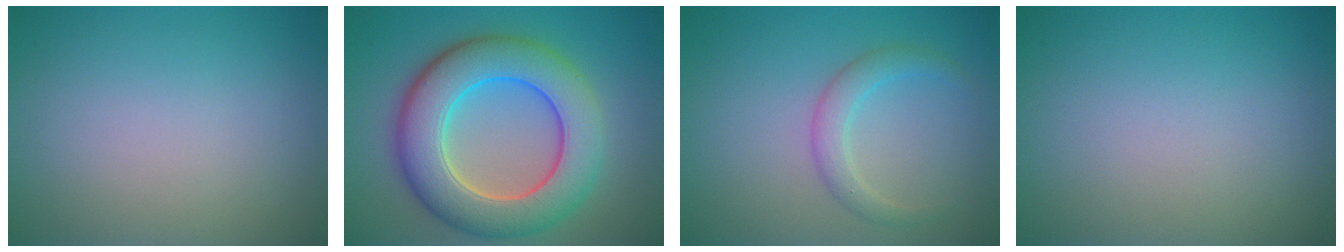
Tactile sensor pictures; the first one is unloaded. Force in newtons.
{"total": 9.8, "press": 9.8, "slide": 0.4}
{"total": 2.2, "press": 2.2, "slide": 0.1}
{"total": 0.0}